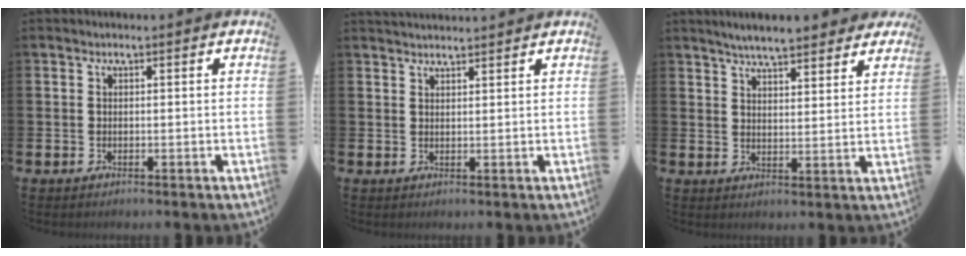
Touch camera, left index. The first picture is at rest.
{"total": 2.1, "force": [2.1, 0.2, 0.1], "torque": [0.001, -0.009, 0.037]}
{"total": 5.8, "force": [5.6, 0.8, 1.5], "torque": [-0.031, -0.030, 0.096]}